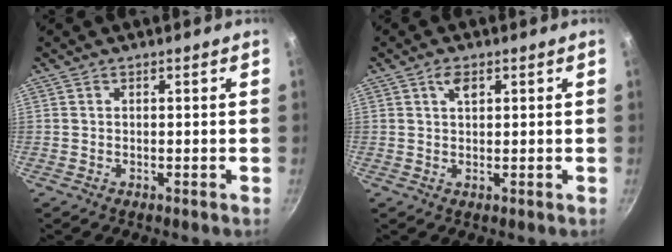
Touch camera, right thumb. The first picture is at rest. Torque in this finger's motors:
{"motor_torque": [-0.49, 0.60, -0.04, 0.35, 0.17]}